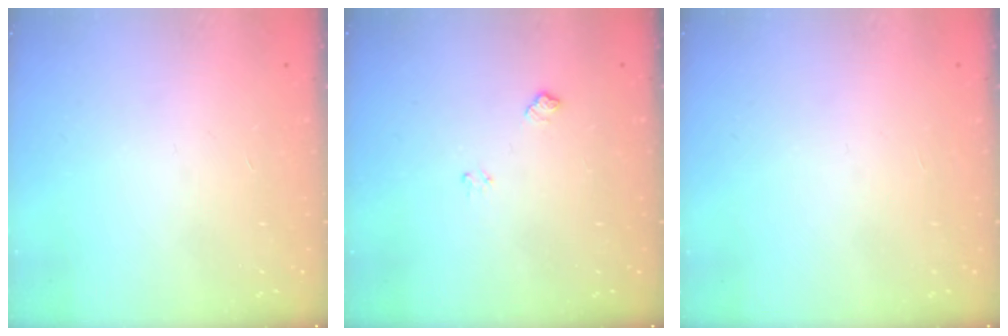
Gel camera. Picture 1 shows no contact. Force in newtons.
{"total": 6.1, "press": 6.1, "slide": 0.7}
{"total": 0.0}